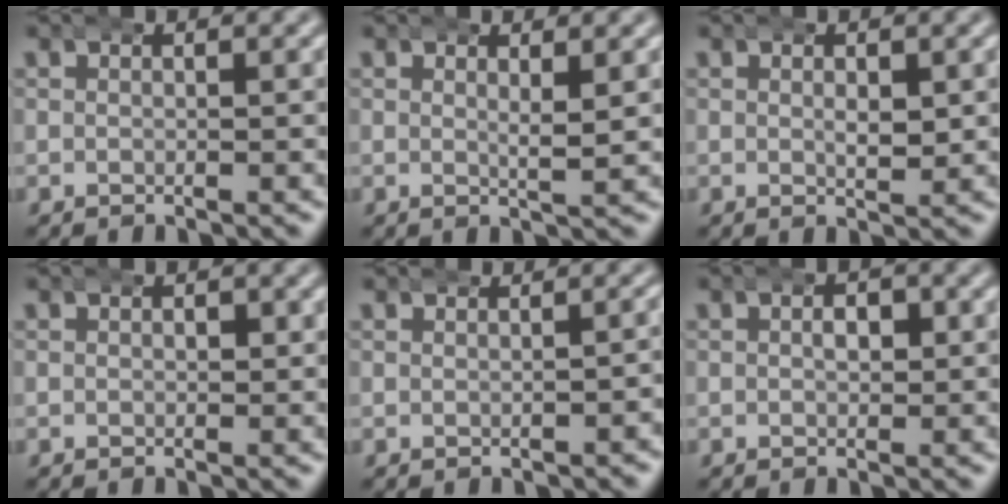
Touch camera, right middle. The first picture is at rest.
{"total": 1.6, "force": [0.8, 0.2, 1.4], "torque": [-0.025, -0.005, 0.012]}
{"total": 1.6, "force": [0.3, 0.8, 1.4], "torque": [-0.020, -0.007, 0.004]}
{"total": 0.8, "force": [0.2, 0.6, 0.5], "torque": [-0.002, -0.002, 0.003]}
{"total": 0.9, "force": [-0.5, 0.6, 0.5], "torque": [-0.001, 0.004, -0.010]}
{"total": 2.2, "force": [0.4, 1.4, 1.6], "torque": [-0.016, 0.003, 0.003]}